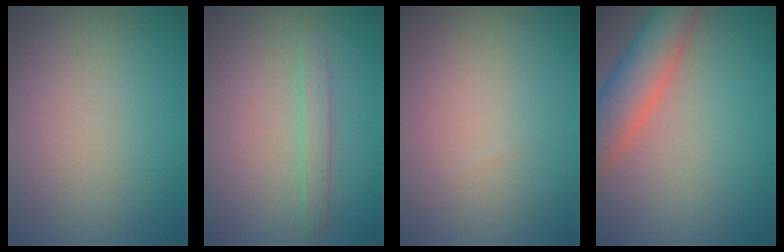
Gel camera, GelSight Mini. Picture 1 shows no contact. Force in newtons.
{"total": 1.4, "press": 1.4, "slide": 0.0}
{"total": 0.0}
{"total": 5.5, "press": 5.5, "slide": 0.6}